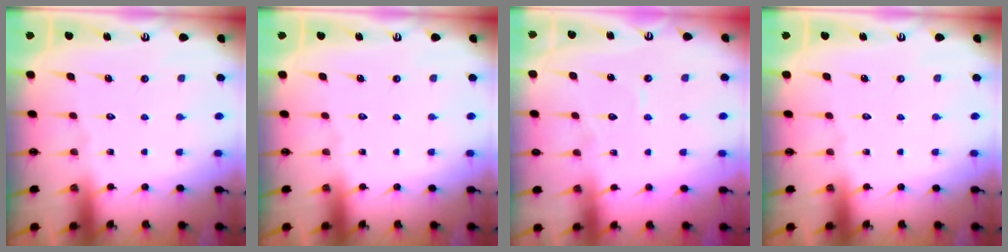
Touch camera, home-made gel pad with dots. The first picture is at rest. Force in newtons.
{"total": 0.0}
{"total": 3.9, "press": 3.9, "slide": 0.4}
{"total": 0.0}